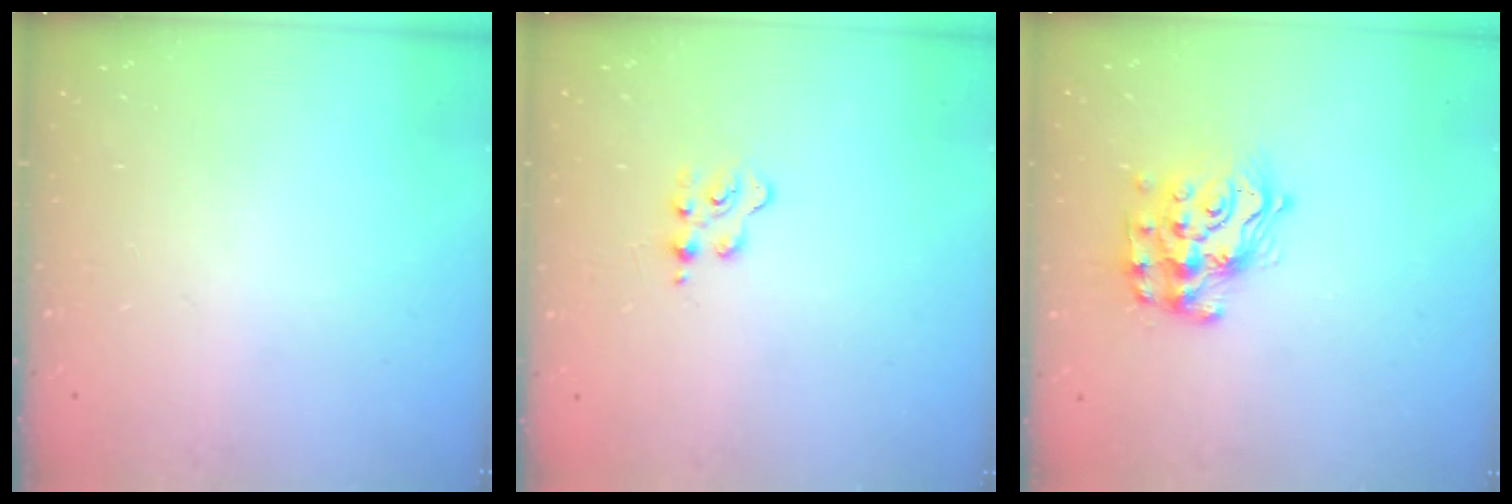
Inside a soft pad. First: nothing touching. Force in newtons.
{"total": 3.1, "press": 3.1, "slide": 0.3}
{"total": 13.6, "press": 13.6, "slide": 1.0}